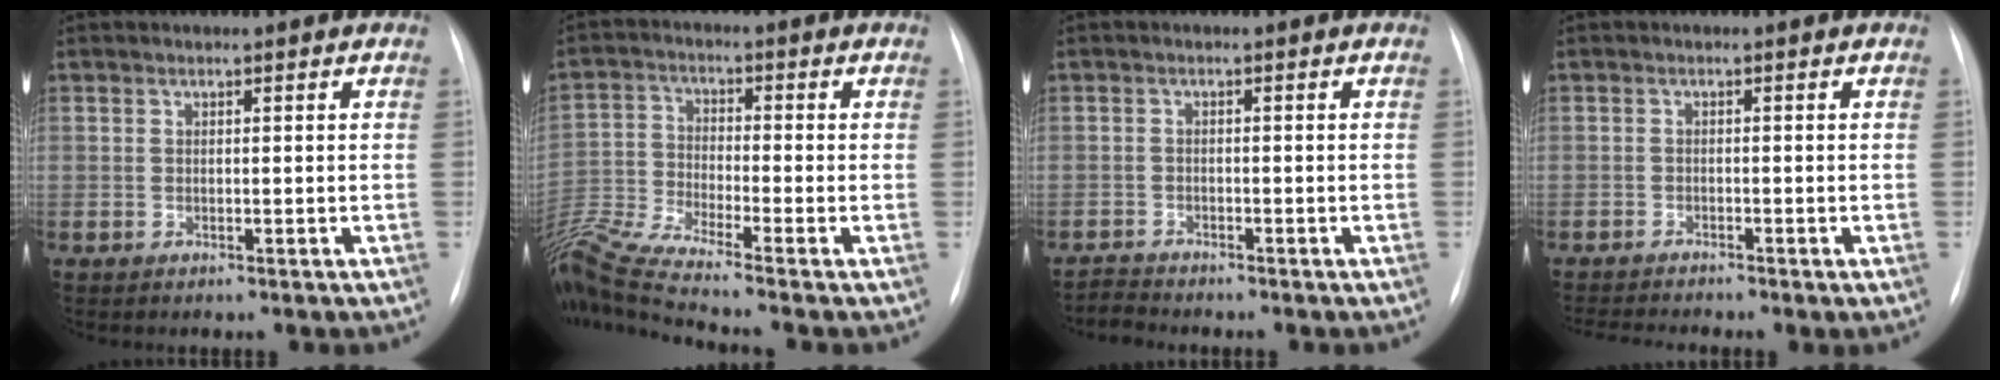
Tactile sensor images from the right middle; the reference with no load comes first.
{"total": 12.0, "force": [-10.6, -2.1, 5.4], "torque": [-0.119, -0.015, -0.199]}
{"total": 1.8, "force": [-1.7, -0.2, -0.7], "torque": [0.016, -0.013, -0.032]}
{"total": 3.5, "force": [-3.2, -0.4, 1.4], "torque": [-0.026, -0.012, -0.054]}